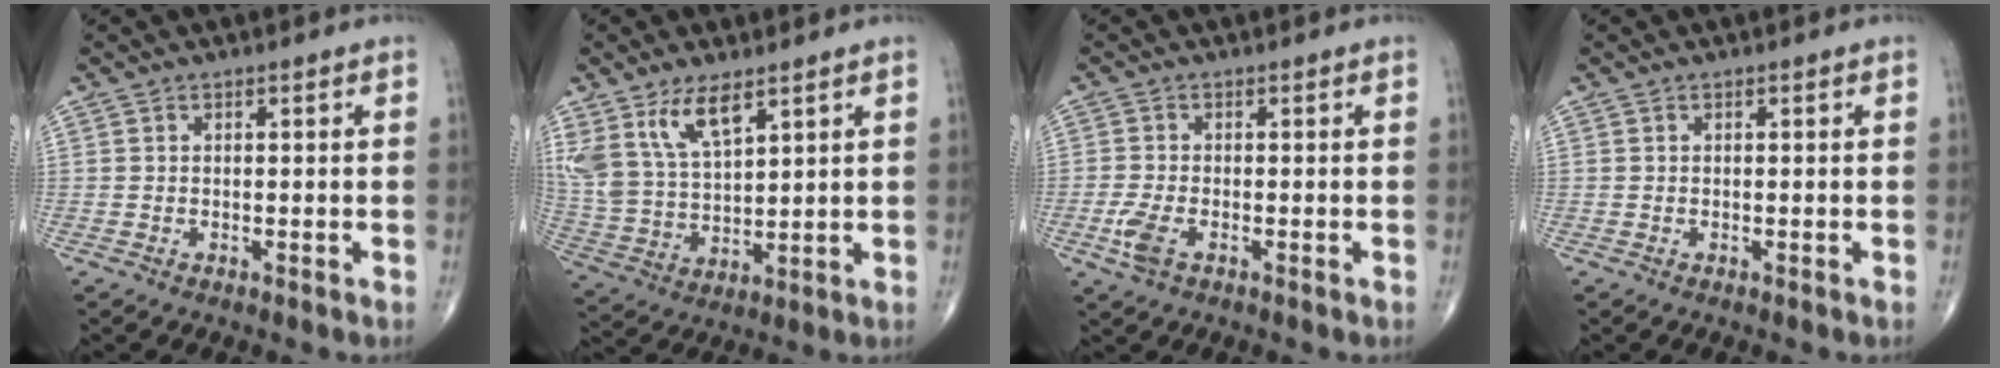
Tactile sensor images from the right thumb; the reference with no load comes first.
{"total": 11.7, "force": [7.0, 5.1, 7.9], "torque": [-0.149, -0.024, 0.151]}
{"total": 3.7, "force": [-1.4, 1.8, 2.9], "torque": [-0.073, 0.000, -0.028]}
{"total": 0.0}